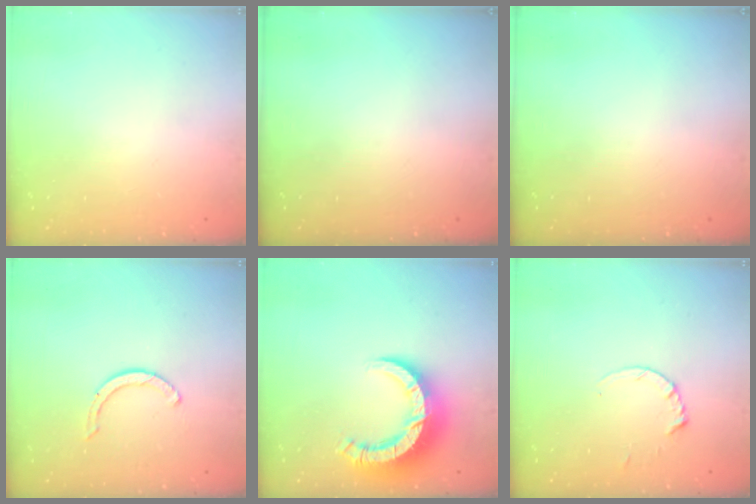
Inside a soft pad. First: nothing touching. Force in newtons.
{"total": 0.0}
{"total": 0.0}
{"total": 2.9, "press": 2.9, "slide": 0.4}
{"total": 11.3, "press": 11.2, "slide": 1.3}
{"total": 1.8, "press": 1.7, "slide": 0.2}